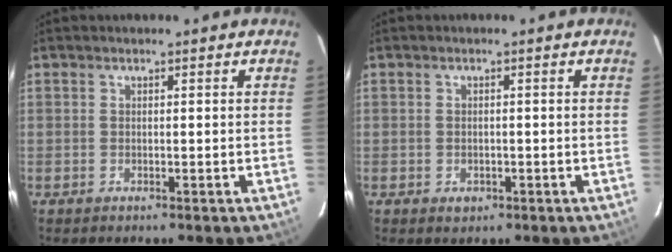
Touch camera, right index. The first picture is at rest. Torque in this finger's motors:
{"motor_torque": [0.30, 0.20, 0.02, 0.01]}